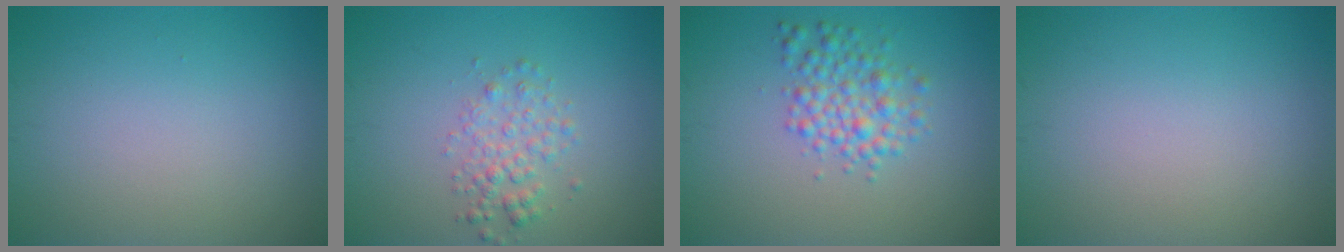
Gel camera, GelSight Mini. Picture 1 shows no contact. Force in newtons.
{"total": 2.3, "press": 2.3, "slide": 0.1}
{"total": 3.3, "press": 3.3, "slide": 0.1}
{"total": 0.0}